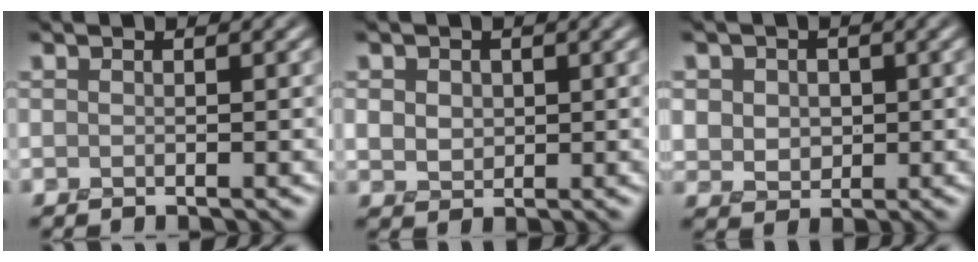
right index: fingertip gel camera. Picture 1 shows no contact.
{"total": 2.9, "force": [0.9, 2.4, 1.5], "torque": [-0.039, 0.006, 0.016]}
{"total": 4.1, "force": [0.8, 3.6, 1.8], "torque": [-0.035, 0.008, 0.006]}